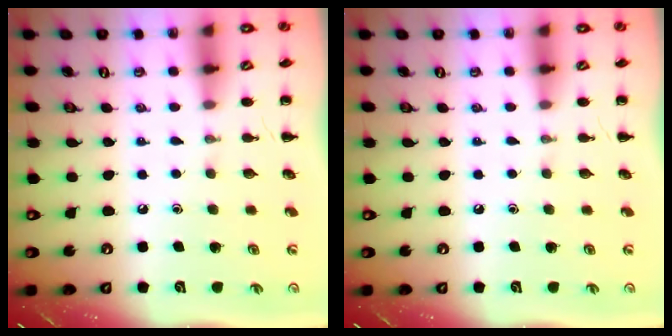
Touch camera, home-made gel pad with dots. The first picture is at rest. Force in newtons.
{"total": 0.0}